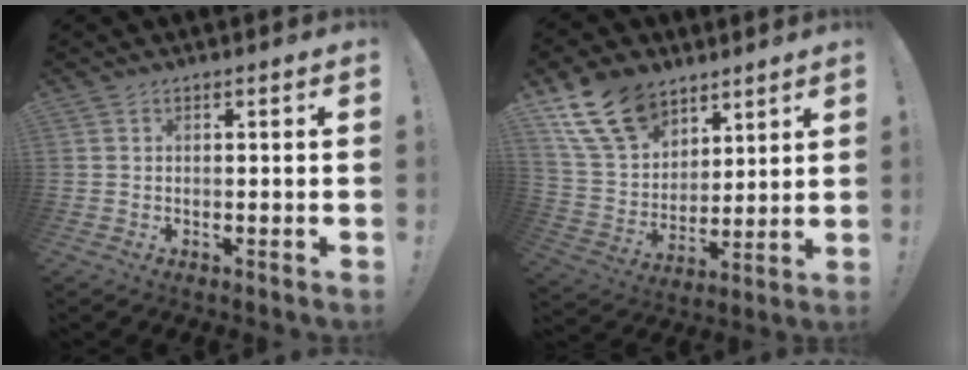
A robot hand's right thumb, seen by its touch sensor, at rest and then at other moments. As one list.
[{"total": 17.1, "force": [11.0, 10.8, 7.3], "torque": [-0.141, -0.062, 0.214]}]